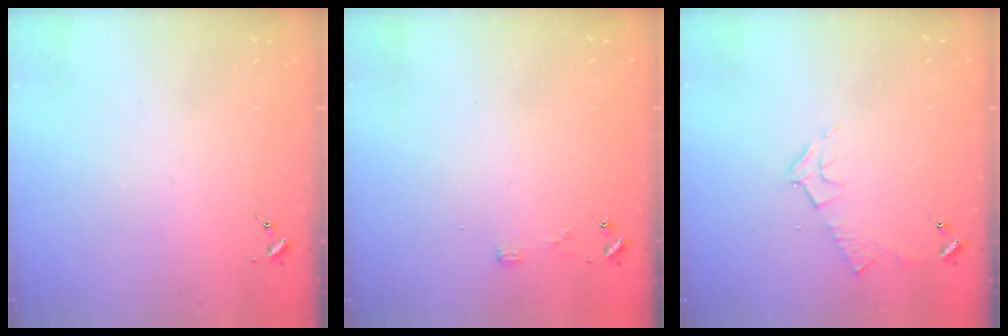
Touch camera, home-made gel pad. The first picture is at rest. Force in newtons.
{"total": 2.8, "press": 2.8, "slide": 0.2}
{"total": 6.2, "press": 6.2, "slide": 0.7}